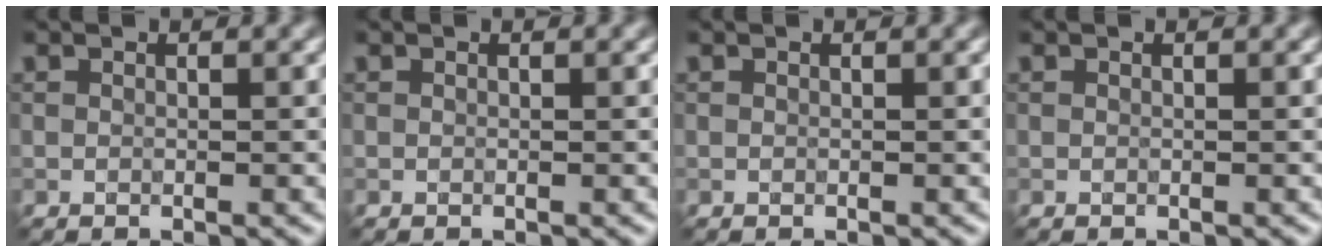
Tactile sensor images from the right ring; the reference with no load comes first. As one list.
[{"total": 0.0}, {"total": 0.0}, {"total": 0.0}]